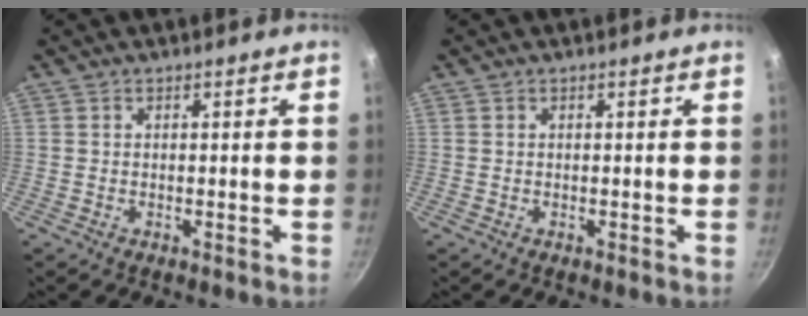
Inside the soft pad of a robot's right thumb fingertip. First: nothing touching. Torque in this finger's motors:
{"motor_torque": [0.00, 0.00, -0.01, 0.00, 0.04]}